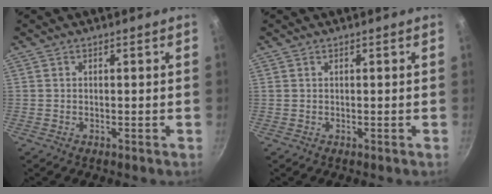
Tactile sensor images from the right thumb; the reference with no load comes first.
{"total": 0.0}